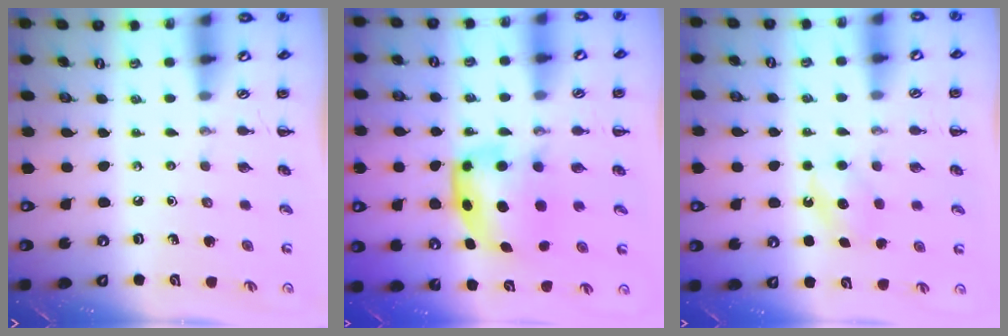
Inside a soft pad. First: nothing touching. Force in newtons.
{"total": 5.8, "press": 5.7, "slide": 0.7}
{"total": 5.5, "press": 5.3, "slide": 1.4}